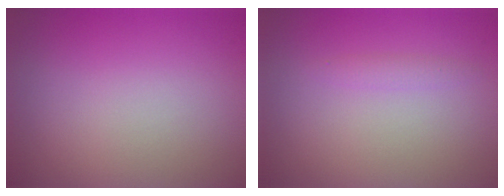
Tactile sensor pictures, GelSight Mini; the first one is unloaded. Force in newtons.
{"total": 0.9, "press": 0.9, "slide": 0.0}